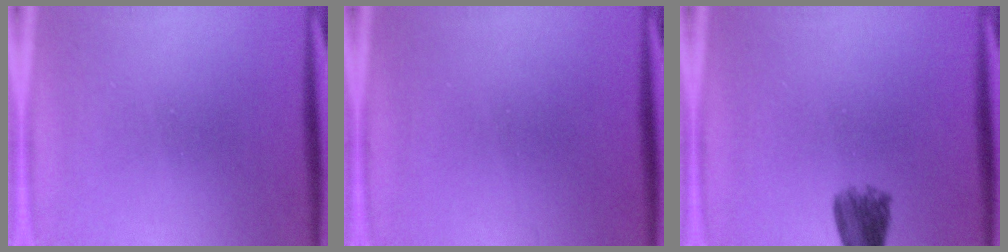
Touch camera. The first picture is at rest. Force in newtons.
{"total": 1.1}
{"total": 4.2}